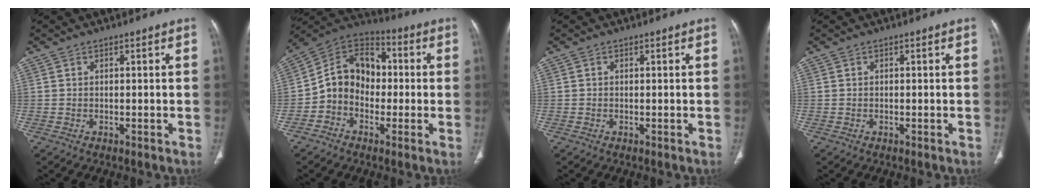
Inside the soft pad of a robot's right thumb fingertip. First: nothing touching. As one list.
[{"total": 12.6, "force": [-1.7, 10.1, 7.3], "torque": [-0.092, 0.041, -0.048]}, {"total": 0.0}, {"total": 0.0}]